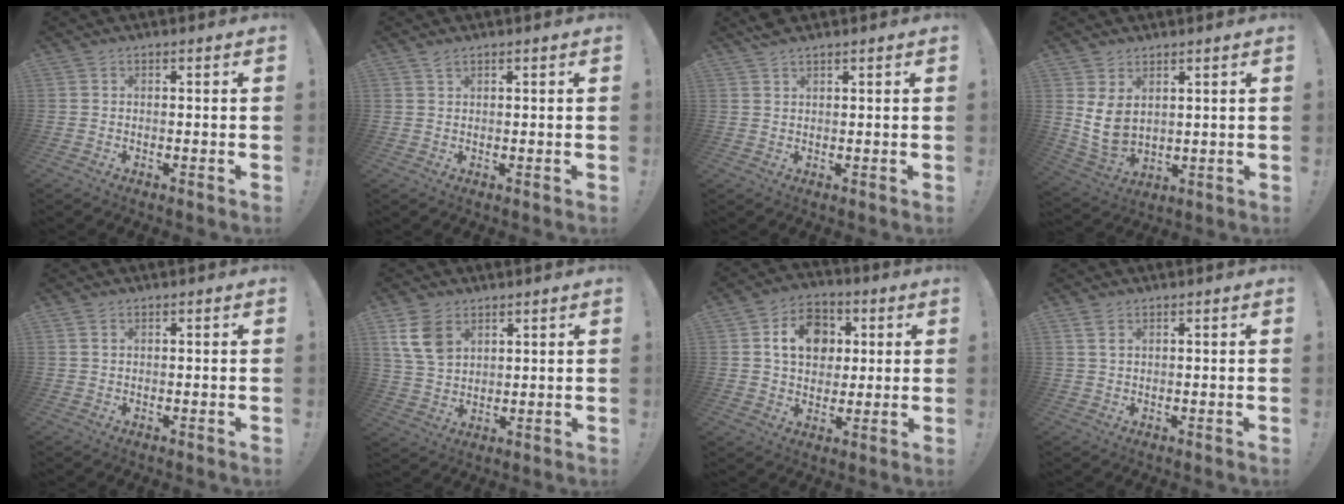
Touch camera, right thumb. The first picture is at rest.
{"total": 1.4, "force": [1.1, 0.2, 0.8], "torque": [-0.009, -0.004, 0.019]}
{"total": 2.4, "force": [2.2, 0.4, 1.1], "torque": [-0.017, -0.012, 0.038]}
{"total": 7.9, "force": [2.8, 5.1, 5.3], "torque": [-0.099, -0.022, 0.058]}
{"total": 1.2, "force": [0.7, 0.7, 0.6], "torque": [-0.011, 0.001, 0.012]}
{"total": 10.0, "force": [5.1, 6.9, 5.3], "torque": [-0.100, -0.013, 0.103]}
{"total": 13.0, "force": [3.8, 10.3, 7.0], "torque": [-0.098, -0.003, 0.074]}
{"total": 2.7, "force": [1.5, 1.4, 1.8], "torque": [-0.033, 0.002, 0.027]}